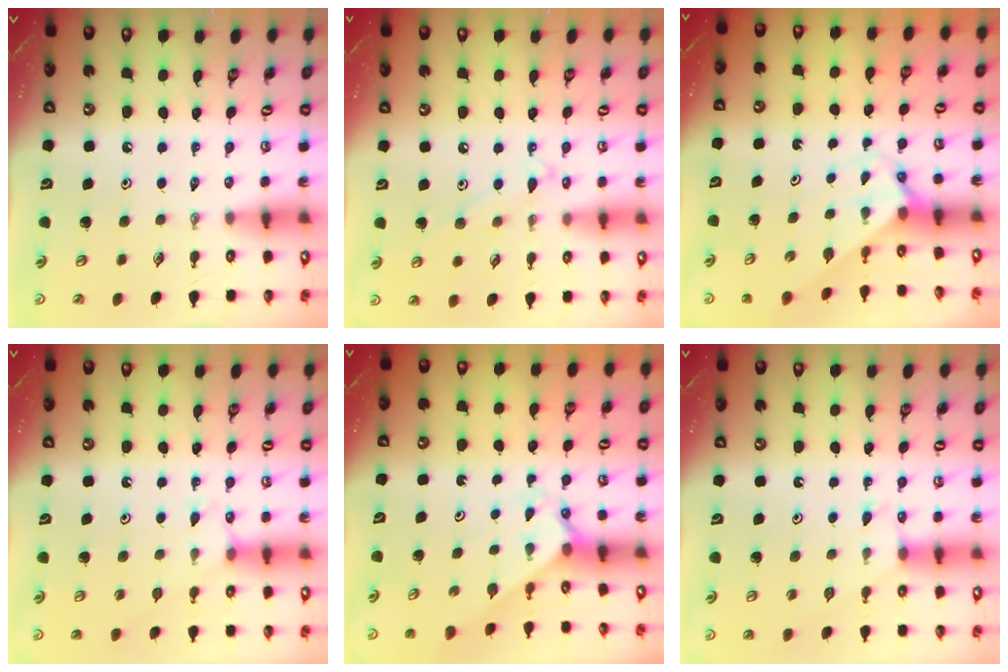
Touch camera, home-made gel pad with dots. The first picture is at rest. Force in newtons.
{"total": 8.0, "press": 8.0, "slide": 0.6}
{"total": 2.7, "press": 2.7, "slide": 0.2}
{"total": 5.3, "press": 5.2, "slide": 0.6}
{"total": 1.9, "press": 1.9, "slide": 0.2}
{"total": 4.6, "press": 4.6, "slide": 0.5}